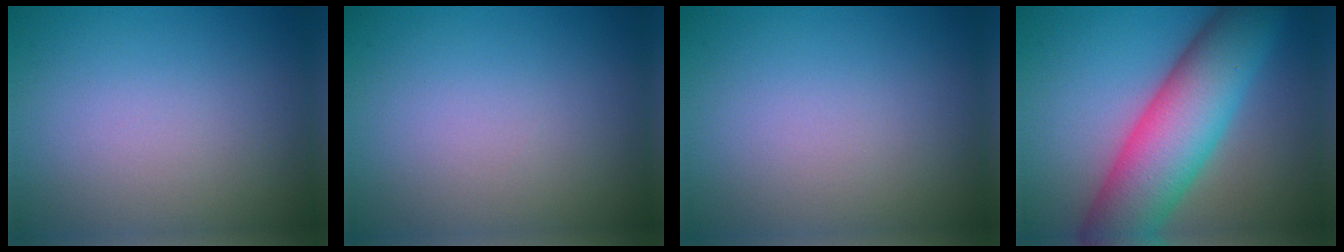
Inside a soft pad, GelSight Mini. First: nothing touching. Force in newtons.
{"total": 0.0}
{"total": 0.0}
{"total": 11.8, "press": 11.8, "slide": 0.3}